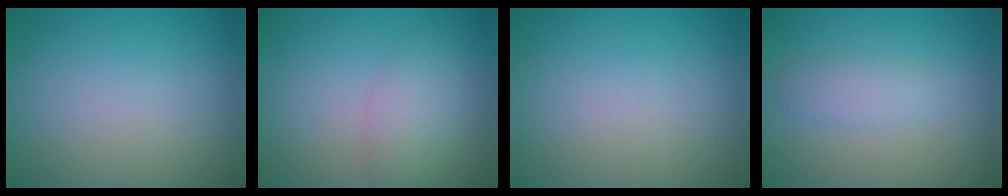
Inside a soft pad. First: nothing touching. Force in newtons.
{"total": 2.9, "press": 2.9, "slide": 0.1}
{"total": 0.0}
{"total": 2.0, "press": 2.0, "slide": 0.1}